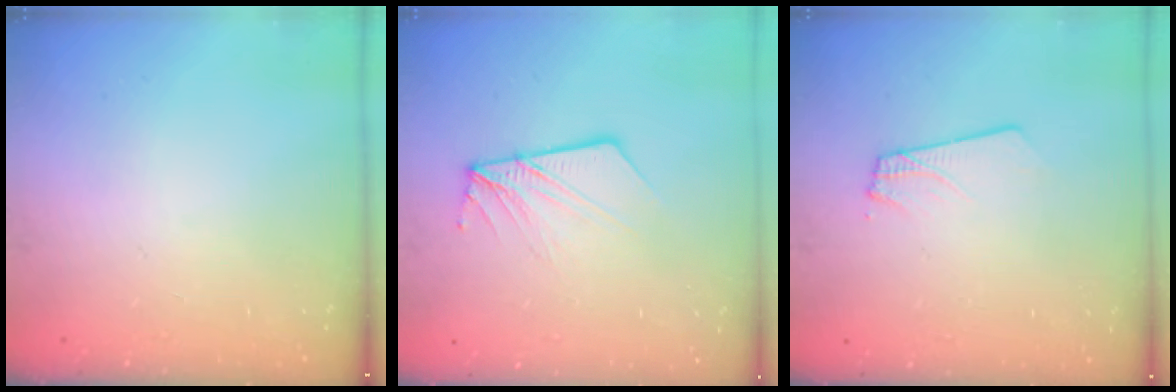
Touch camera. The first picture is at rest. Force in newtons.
{"total": 9.3, "press": 9.2, "slide": 1.3}
{"total": 1.8, "press": 1.8, "slide": 0.1}